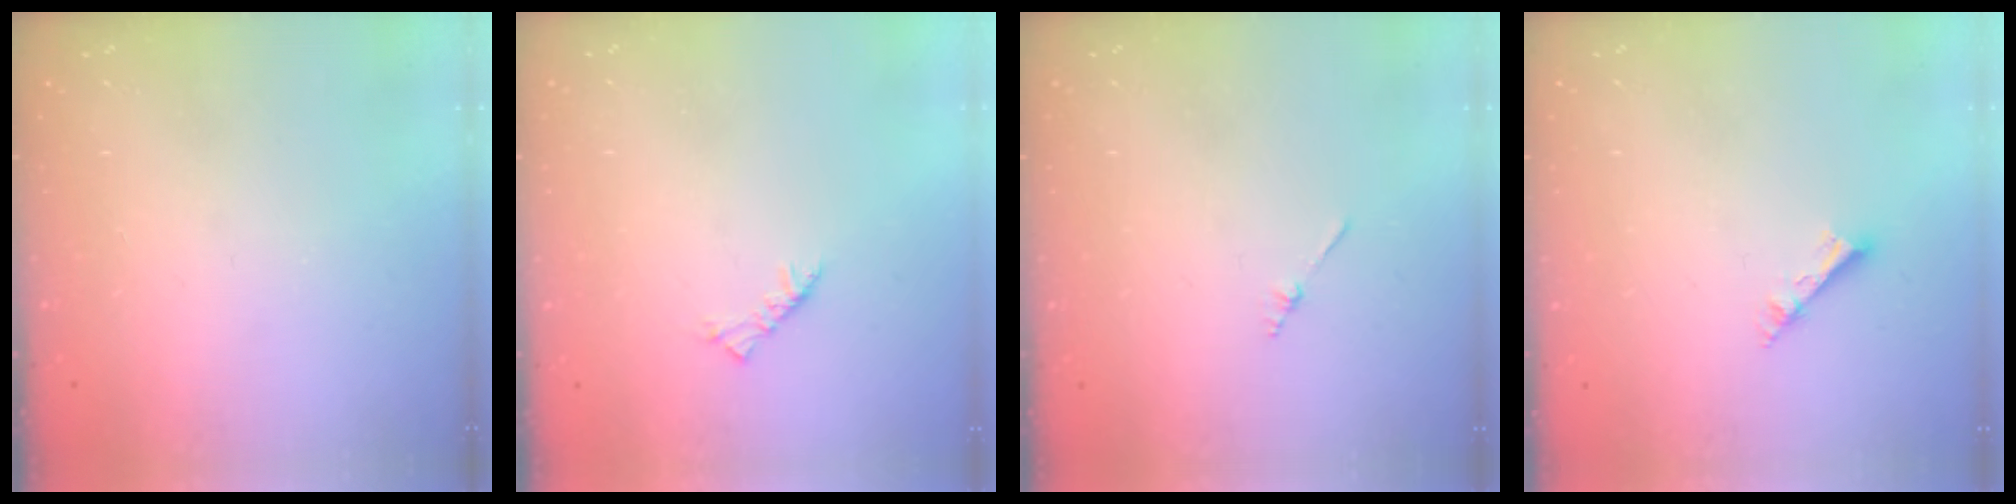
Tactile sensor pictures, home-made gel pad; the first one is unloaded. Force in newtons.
{"total": 2.5, "press": 2.4, "slide": 0.7}
{"total": 1.3, "press": 1.3, "slide": 0.3}
{"total": 2.6, "press": 2.5, "slide": 0.2}